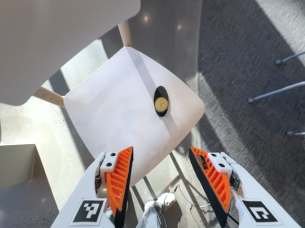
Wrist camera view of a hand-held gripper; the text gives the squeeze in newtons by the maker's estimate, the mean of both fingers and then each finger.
{"total": 0.0}